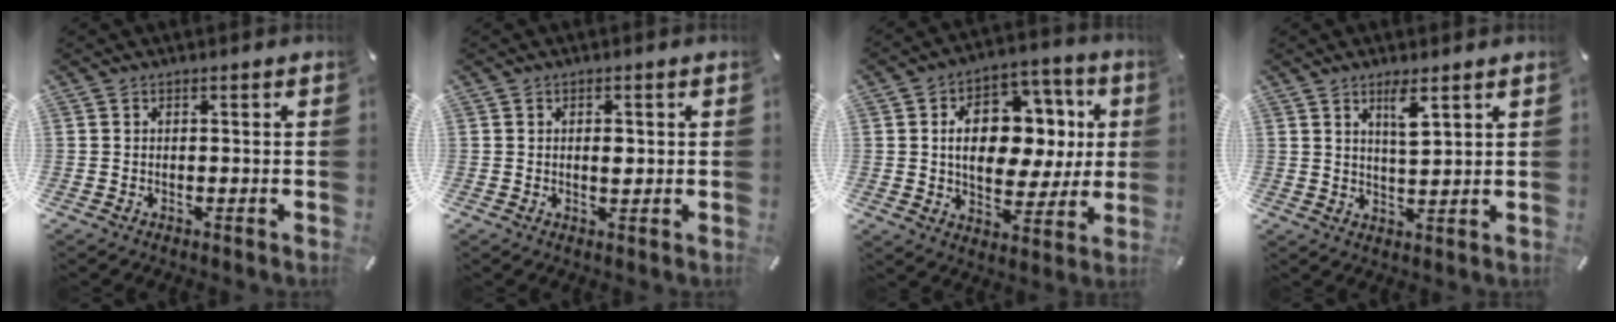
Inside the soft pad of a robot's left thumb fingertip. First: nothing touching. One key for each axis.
{"total": 2.2, "fx": 0.3, "fy": 1.2, "fz": 1.8, "tx": -0.022, "ty": -0.004, "tz": 0.001}
{"total": 15.1, "fx": 2.4, "fy": 11.0, "fz": 10.1, "tx": -0.143, "ty": -0.005, "tz": 0.046}
{"total": 5.2, "fx": 3.1, "fy": 1.2, "fz": 4.1, "tx": -0.073, "ty": -0.010, "tz": 0.049}